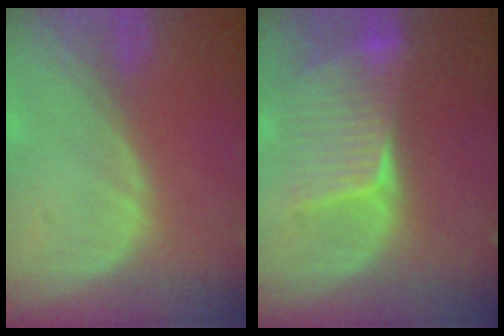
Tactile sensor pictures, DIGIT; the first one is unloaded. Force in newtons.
{"total": 7.3, "press": 7.3, "slide": 1.0}